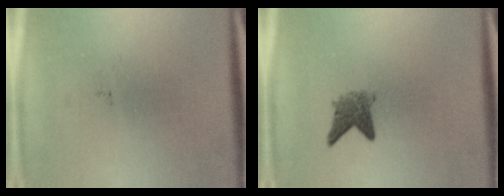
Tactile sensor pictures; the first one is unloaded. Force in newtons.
{"total": 3.0}